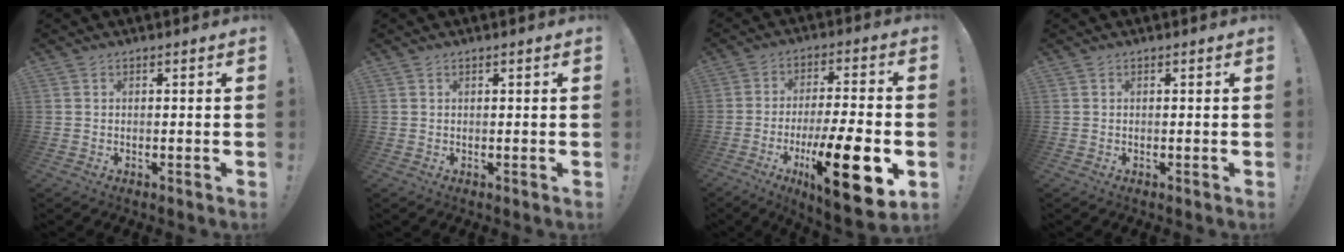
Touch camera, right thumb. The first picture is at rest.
{"total": 0.6, "force": [0.4, 0.1, 0.5], "torque": [-0.004, -0.001, 0.006]}
{"total": 20.6, "force": [-7.5, 5.3, 18.5], "torque": [-0.276, 0.034, -0.106]}
{"total": 0.0}